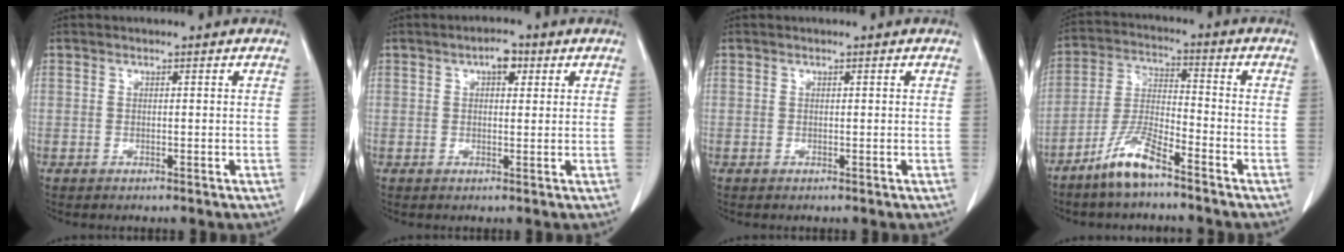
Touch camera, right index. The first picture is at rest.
{"total": 3.2, "force": [1.4, 1.4, 2.4], "torque": [-0.038, 0.009, 0.019]}
{"total": 0.0}
{"total": 8.2, "force": [-6.0, 1.2, 5.5], "torque": [-0.122, -0.014, -0.122]}